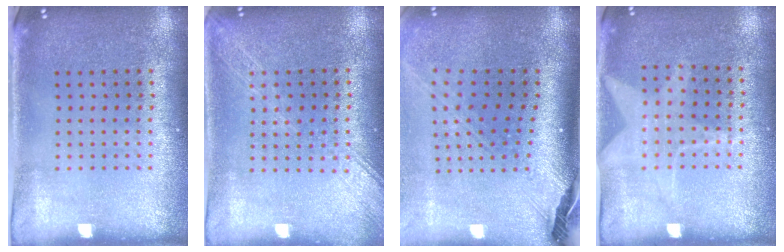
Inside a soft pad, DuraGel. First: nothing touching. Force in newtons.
{"total": 1.7, "press": 1.7, "slide": 0.2}
{"total": 2.8, "press": 2.0, "slide": 2.0}
{"total": 1.2, "press": 1.2, "slide": 0.2}